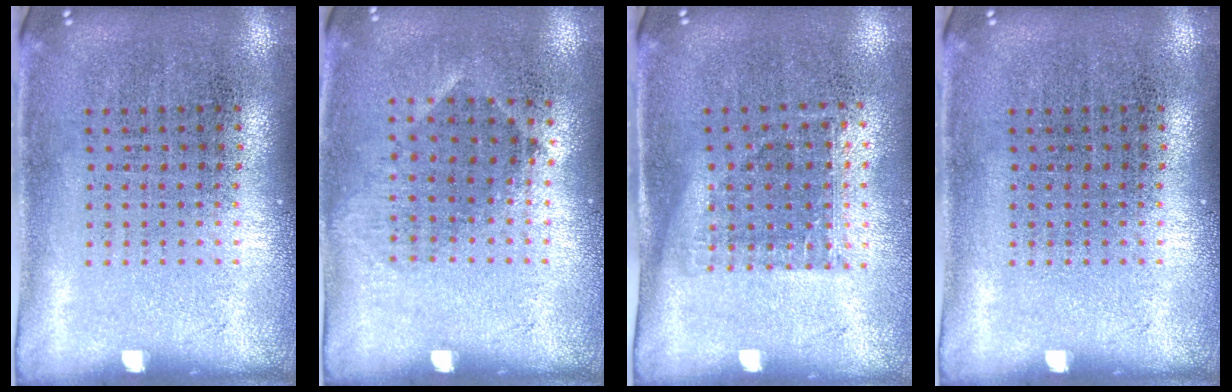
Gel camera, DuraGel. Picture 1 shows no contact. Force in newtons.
{"total": 0.9, "press": 0.7, "slide": 0.6}
{"total": 1.1, "press": 0.9, "slide": 0.7}
{"total": 0.0}